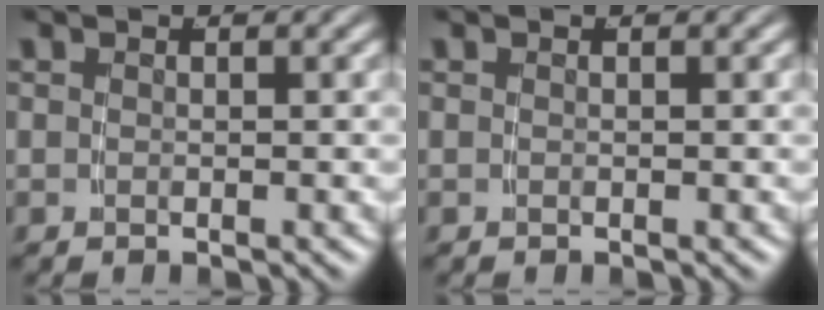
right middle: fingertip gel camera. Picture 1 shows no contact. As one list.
[{"total": 0.0}]